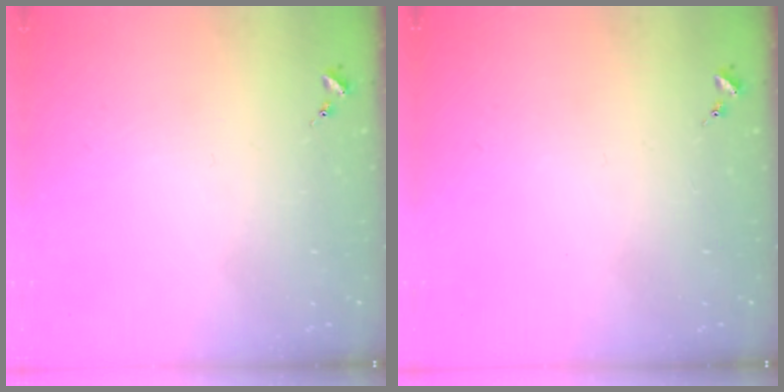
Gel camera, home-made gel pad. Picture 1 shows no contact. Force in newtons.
{"total": 0.0}